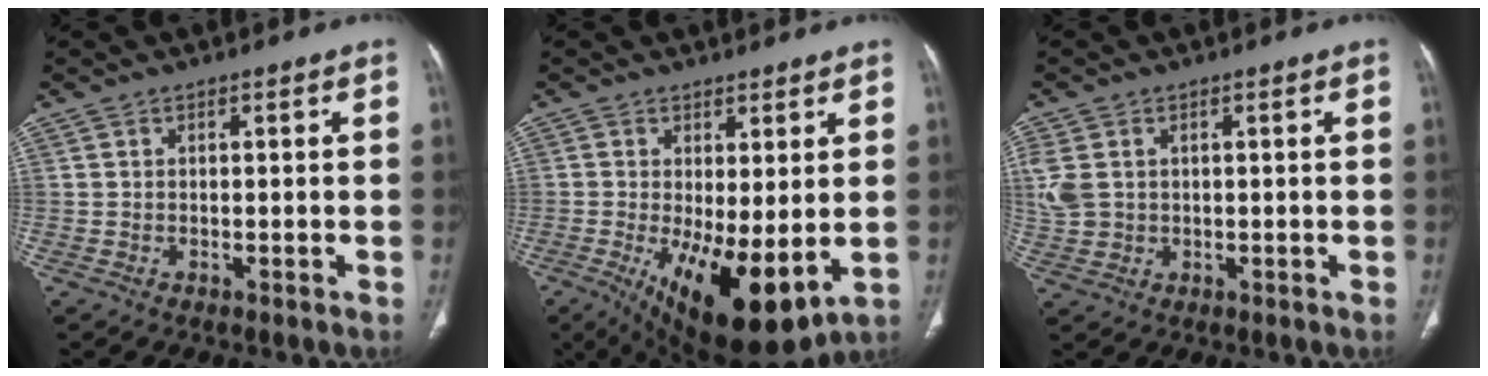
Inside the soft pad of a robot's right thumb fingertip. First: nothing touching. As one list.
[{"total": 14.5, "force": [-2.6, 5.5, 13.1], "torque": [-0.215, -0.030, -0.019]}, {"total": 6.6, "force": [1.1, 5.1, 4.0], "torque": [-0.104, 0.003, 0.032]}]